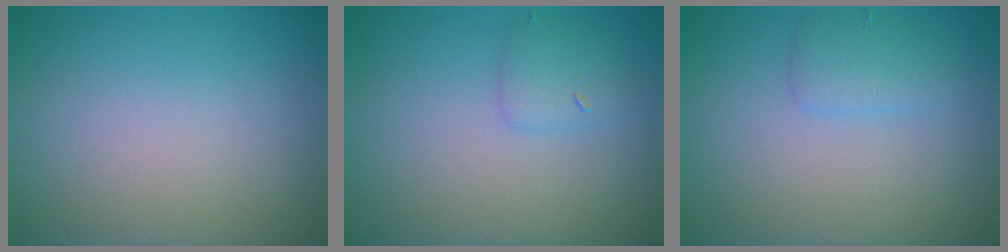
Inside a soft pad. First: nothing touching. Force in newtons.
{"total": 1.5, "press": 1.5, "slide": 0.1}
{"total": 1.7, "press": 1.7, "slide": 0.1}